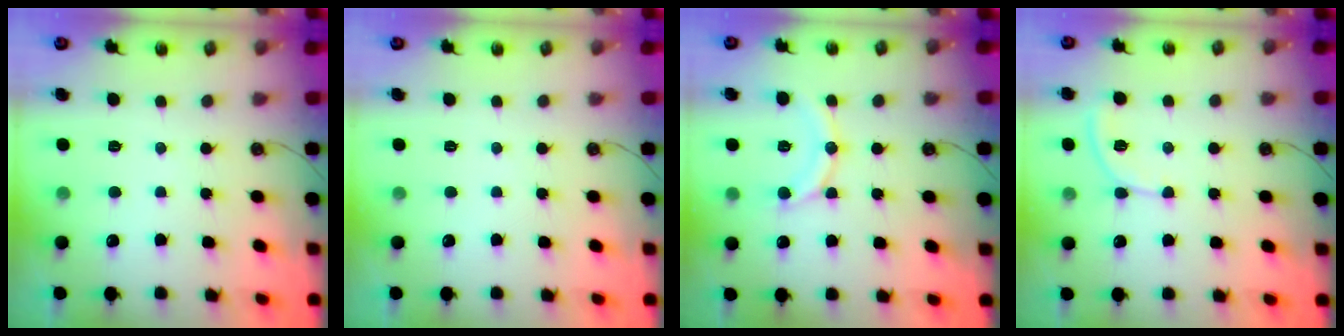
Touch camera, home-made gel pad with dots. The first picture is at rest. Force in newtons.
{"total": 0.0}
{"total": 12.9, "press": 12.9, "slide": 1.0}
{"total": 5.5, "press": 5.5, "slide": 0.7}